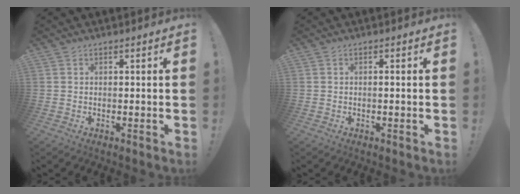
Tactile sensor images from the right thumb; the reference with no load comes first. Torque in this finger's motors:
{"motor_torque": [-0.05, -0.35, 0.19, -0.07, 0.02]}